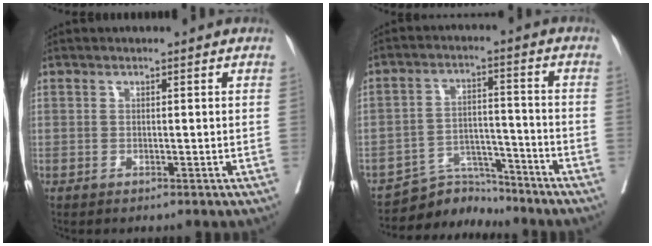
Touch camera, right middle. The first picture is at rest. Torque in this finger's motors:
{"motor_torque": [0.33, -0.61, -0.03, -0.01]}